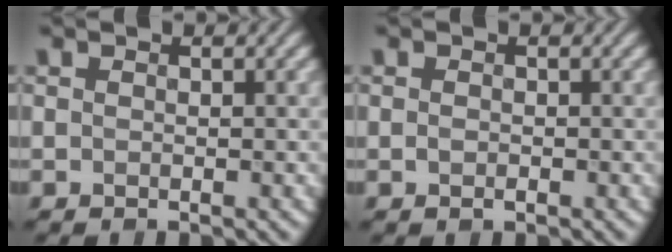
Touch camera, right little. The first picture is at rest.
{"total": 0.0}